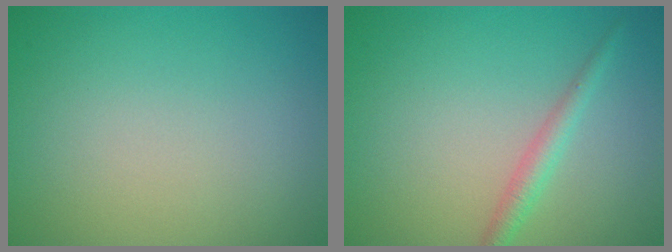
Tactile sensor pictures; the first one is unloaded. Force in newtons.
{"total": 1.9, "press": 1.9, "slide": 0.0}